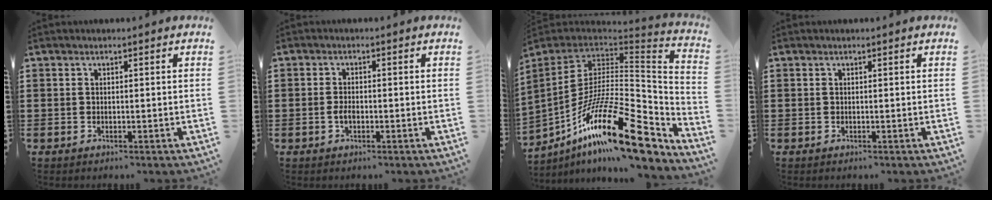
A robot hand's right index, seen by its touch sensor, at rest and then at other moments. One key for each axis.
{"total": 1.5, "fx": -0.6, "fy": 0.6, "fz": 1.3, "tx": -0.033, "ty": -0.008, "tz": -0.011}
{"total": 25.1, "fx": -13.6, "fy": 7.6, "fz": 19.7, "tx": -0.355, "ty": 0.024, "tz": -0.244}
{"total": 0.0}